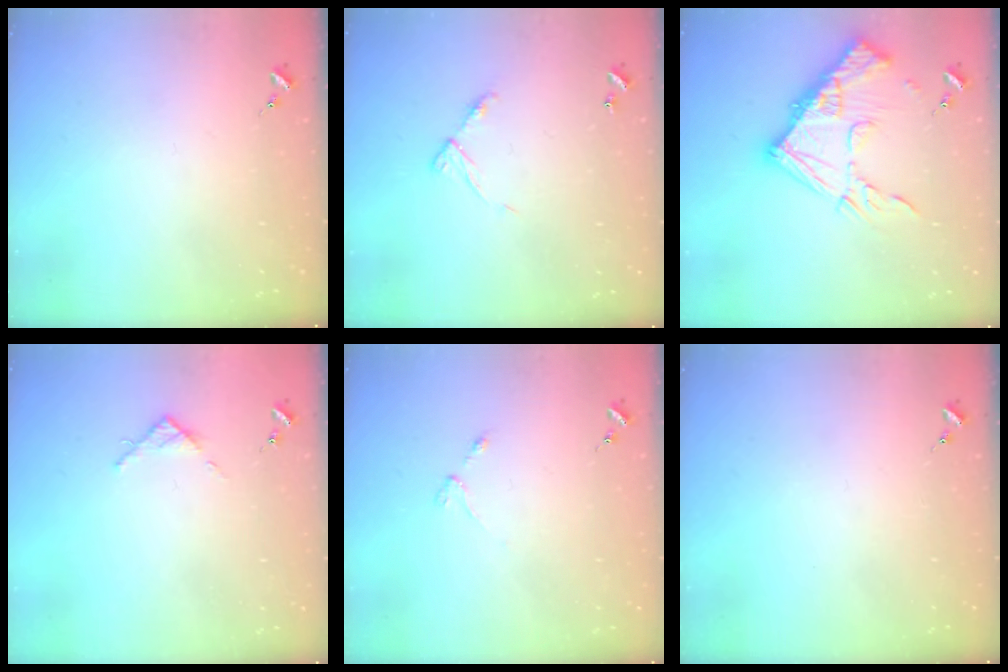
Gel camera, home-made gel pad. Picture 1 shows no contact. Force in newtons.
{"total": 6.8, "press": 6.8, "slide": 0.5}
{"total": 17.9, "press": 17.8, "slide": 1.7}
{"total": 3.8, "press": 3.8, "slide": 0.5}
{"total": 2.9, "press": 2.8, "slide": 0.4}
{"total": 0.0}